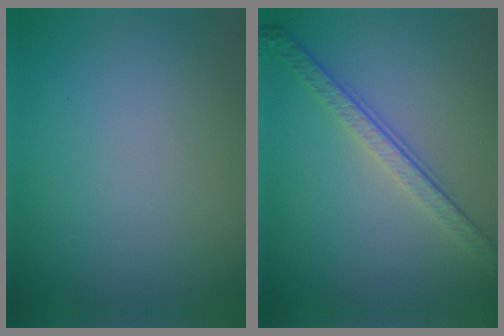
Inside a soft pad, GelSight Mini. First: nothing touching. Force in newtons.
{"total": 3.9, "press": 2.7, "slide": 2.8}